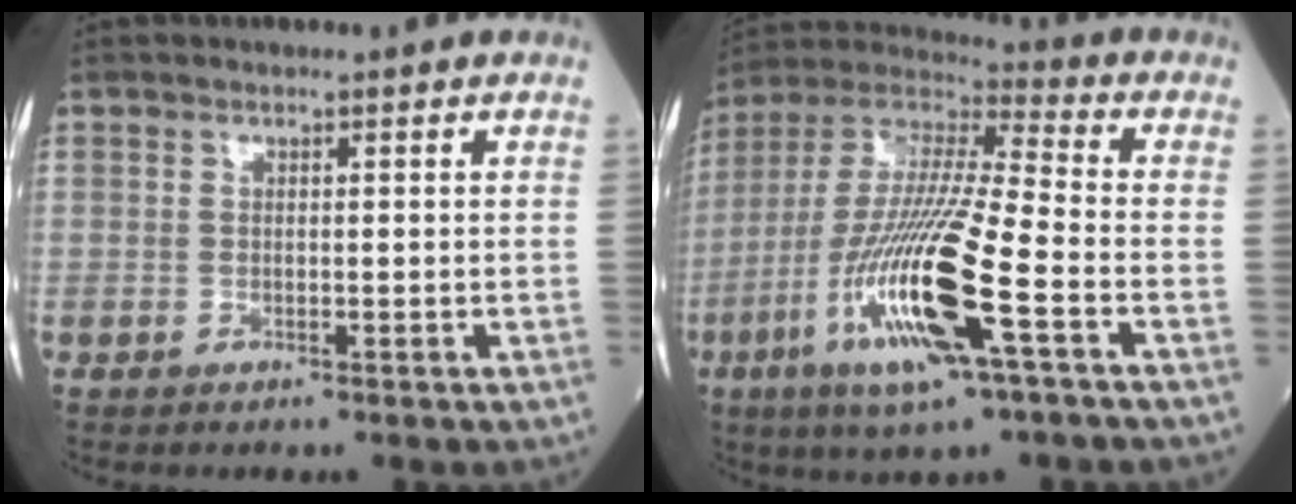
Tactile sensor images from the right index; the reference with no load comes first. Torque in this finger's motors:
{"motor_torque": [1.97, -0.17, 1.05, 0.21]}